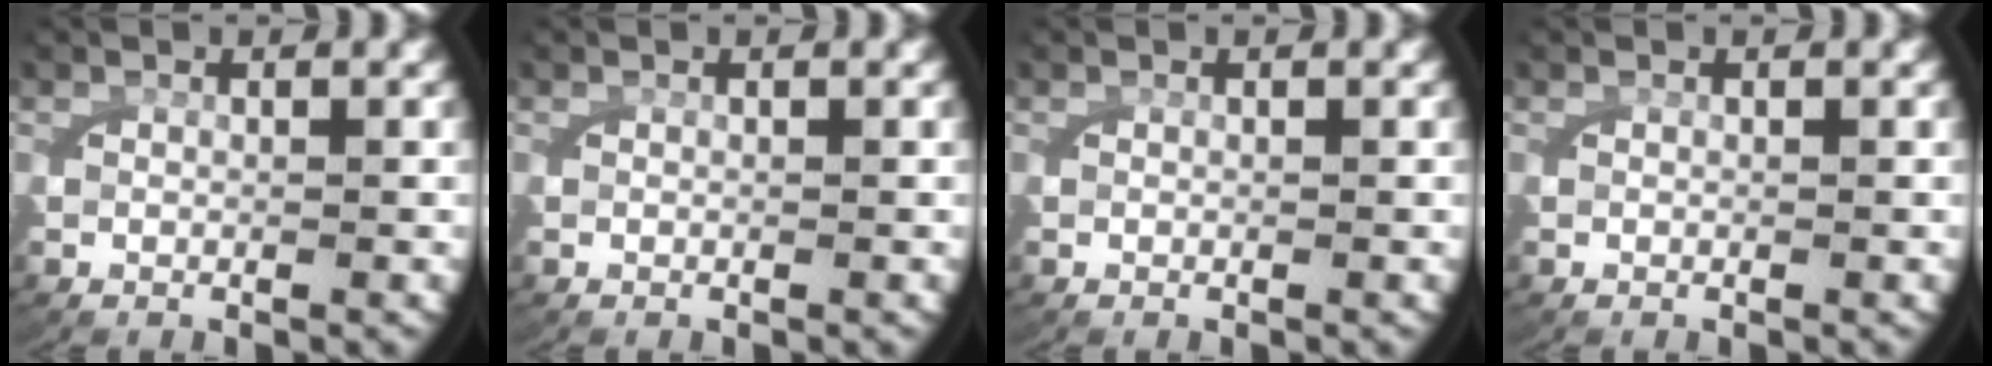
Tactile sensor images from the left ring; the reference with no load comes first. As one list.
[{"total": 0.0}, {"total": 0.0}, {"total": 0.0}]